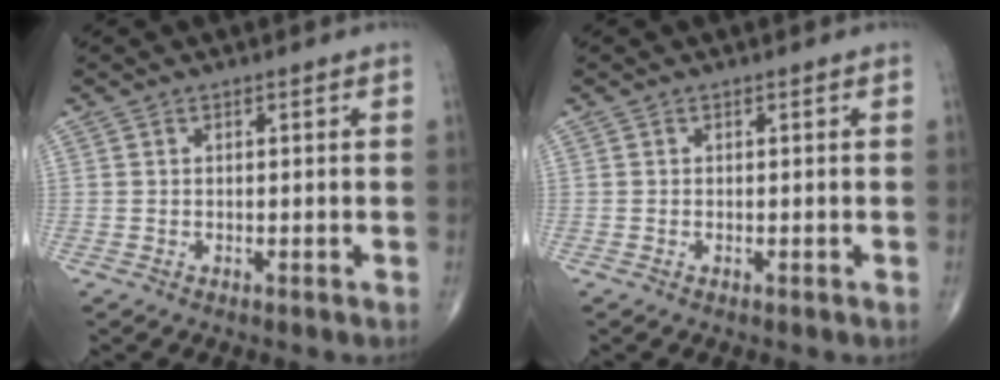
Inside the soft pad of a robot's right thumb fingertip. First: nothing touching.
{"total": 0.0}